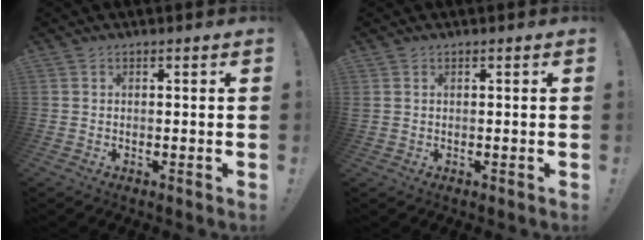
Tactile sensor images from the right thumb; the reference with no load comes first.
{"total": 0.6, "force": [0.4, 0.1, 0.4], "torque": [-0.013, 0.001, 0.008]}